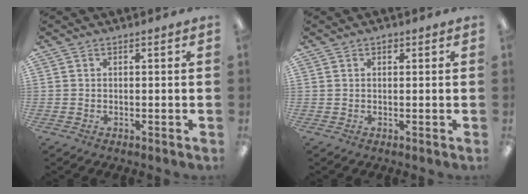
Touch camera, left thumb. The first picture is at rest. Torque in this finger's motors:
{"motor_torque": [0.17, 0.01, 0.01, 0.04, 0.00]}